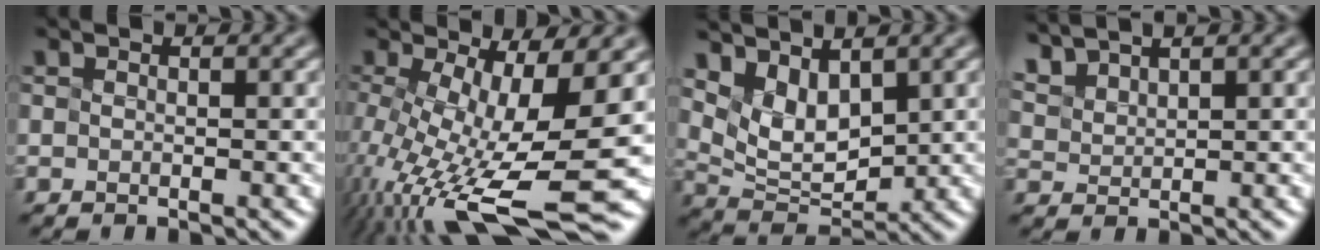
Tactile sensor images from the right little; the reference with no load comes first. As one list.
[{"total": 13.5, "force": [-3.3, 3.3, 12.6], "torque": [-0.239, -0.007, -0.027]}, {"total": 4.0, "force": [2.5, 1.8, 2.5], "torque": [-0.068, -0.005, 0.073]}, {"total": 2.6, "force": [2.6, 0.0, 0.3], "torque": [-0.038, 0.021, 0.076]}]